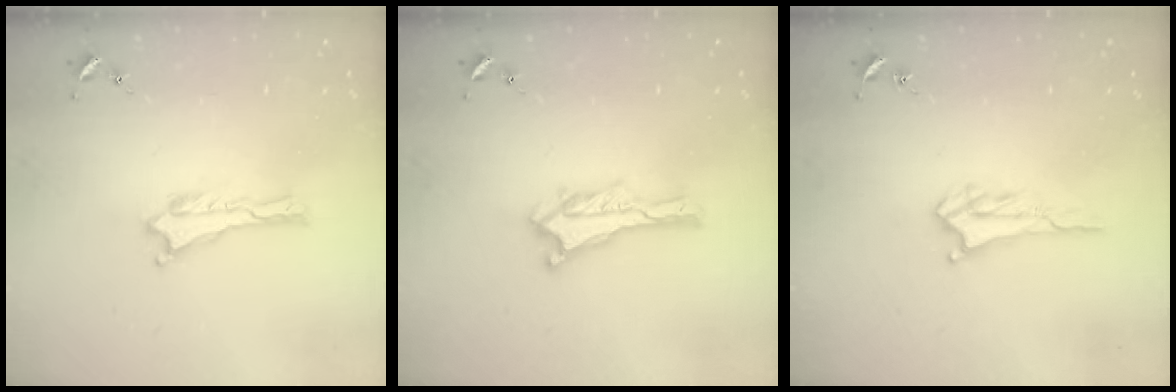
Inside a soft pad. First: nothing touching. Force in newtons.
{"total": 0.0}
{"total": 1.7, "press": 1.7, "slide": 0.2}